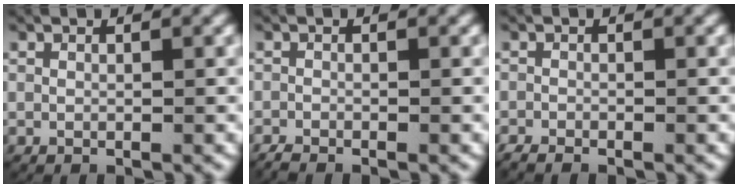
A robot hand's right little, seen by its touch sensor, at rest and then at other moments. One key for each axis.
{"total": 1.5, "fx": -1.4, "fy": 0.5, "fz": 0.2, "tx": -0.009, "ty": -0.008, "tz": -0.022}
{"total": 1.5, "fx": -1.3, "fy": 0.6, "fz": 0.3, "tx": -0.013, "ty": -0.008, "tz": -0.021}